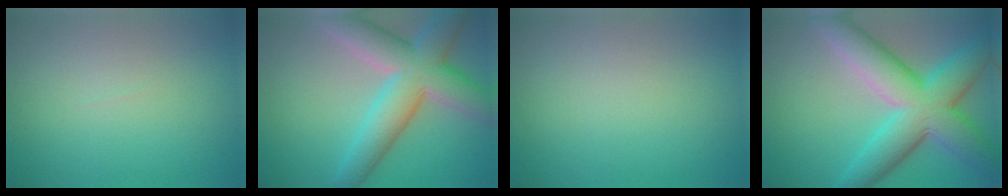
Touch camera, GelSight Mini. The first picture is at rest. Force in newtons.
{"total": 9.0, "press": 8.9, "slide": 0.5}
{"total": 0.0}
{"total": 10.3, "press": 10.3, "slide": 0.1}